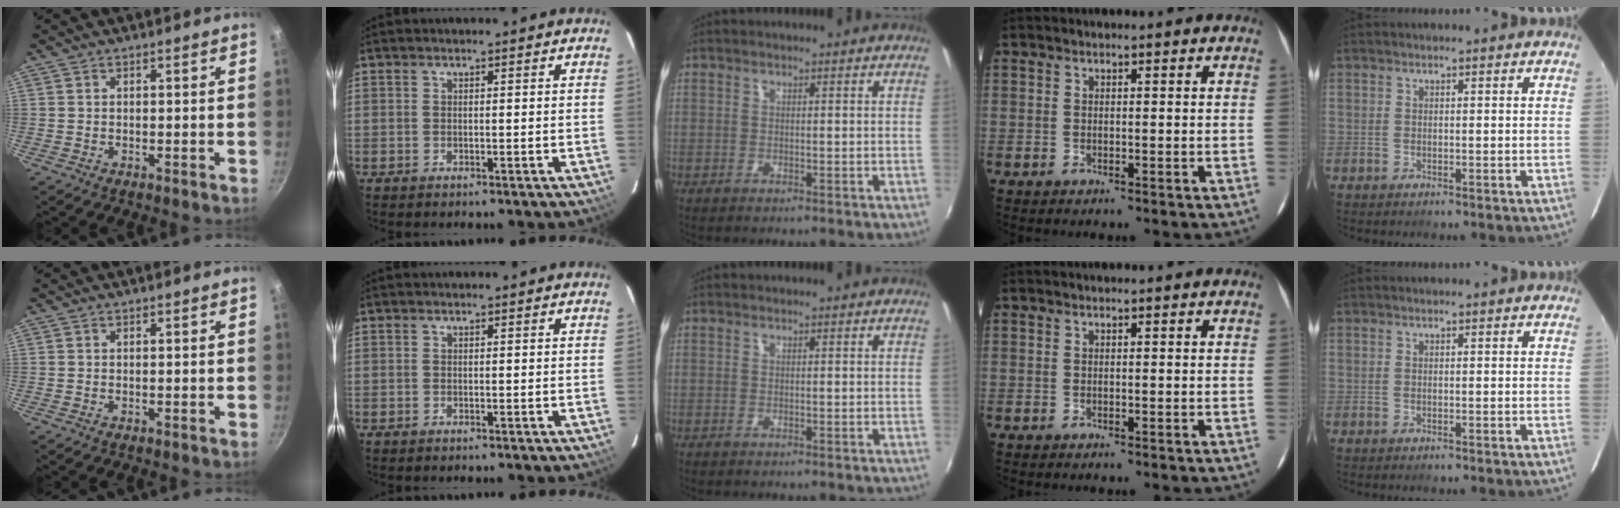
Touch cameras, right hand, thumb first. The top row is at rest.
{}